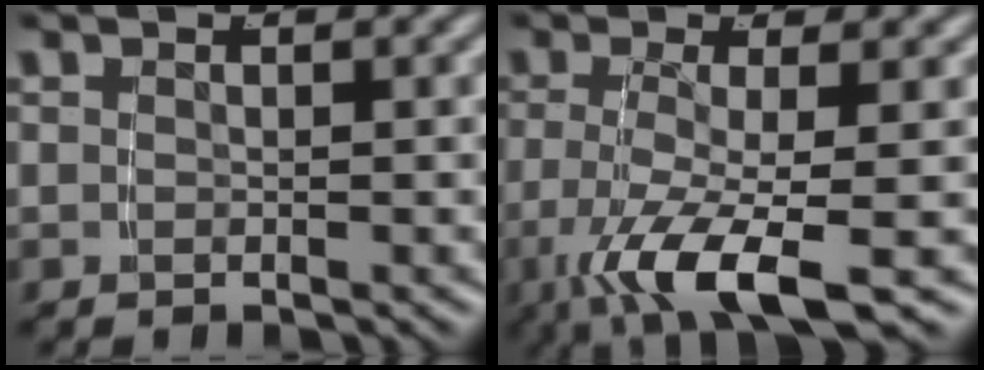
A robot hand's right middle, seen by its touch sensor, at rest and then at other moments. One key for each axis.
{"total": 6.4, "fx": -2.5, "fy": 1.4, "fz": 5.7, "tx": -0.115, "ty": -0.028, "tz": -0.024}